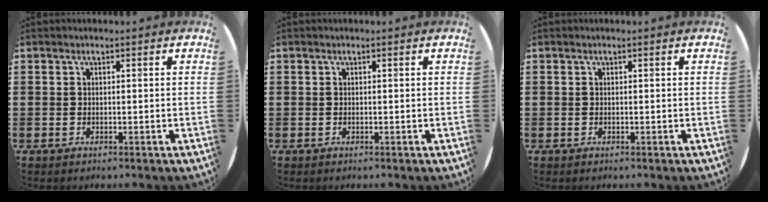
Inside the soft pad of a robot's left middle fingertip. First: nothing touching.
{"total": 0.0}
{"total": 0.0}